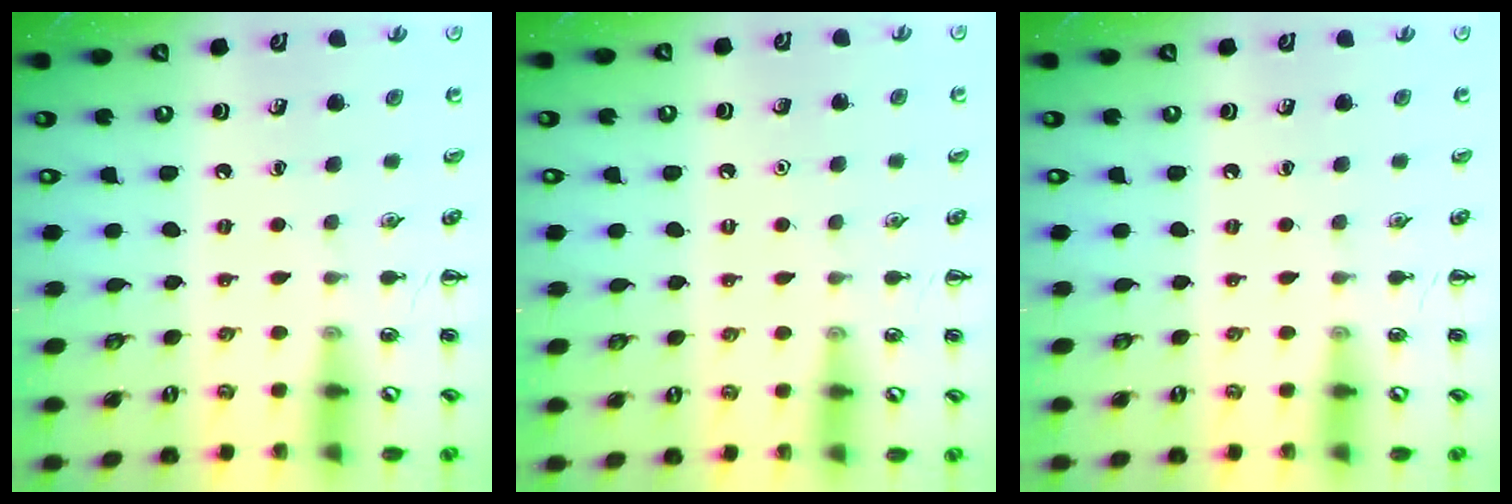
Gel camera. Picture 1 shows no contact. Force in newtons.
{"total": 1.6, "press": 1.6, "slide": 0.1}
{"total": 0.0}